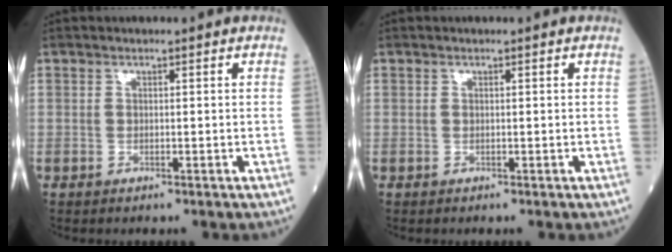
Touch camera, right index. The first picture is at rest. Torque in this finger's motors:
{"motor_torque": [-0.06, 0.05, -0.05, -0.01]}